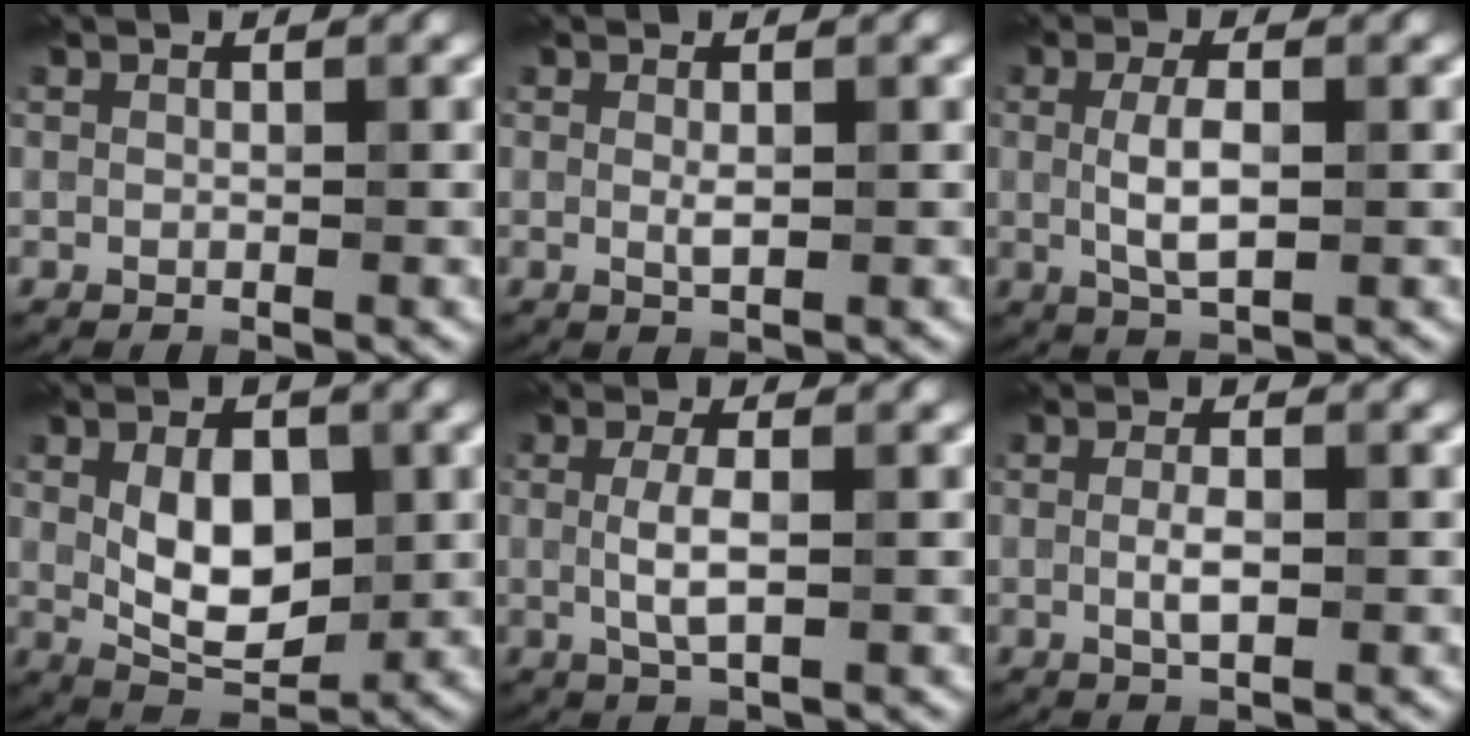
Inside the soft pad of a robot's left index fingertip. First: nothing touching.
{"total": 0.9, "force": [-0.1, 0.3, 0.9], "torque": [-0.019, -0.005, 0.000]}
{"total": 3.3, "force": [-0.2, 1.1, 3.1], "torque": [-0.067, -0.004, -0.001]}
{"total": 6.1, "force": [0.2, 3.7, 4.8], "torque": [-0.086, -0.009, 0.008]}
{"total": 2.6, "force": [-0.2, 0.7, 2.5], "torque": [-0.054, -0.003, -0.004]}
{"total": 1.8, "force": [-0.4, 0.6, 1.7], "torque": [-0.037, -0.005, -0.006]}